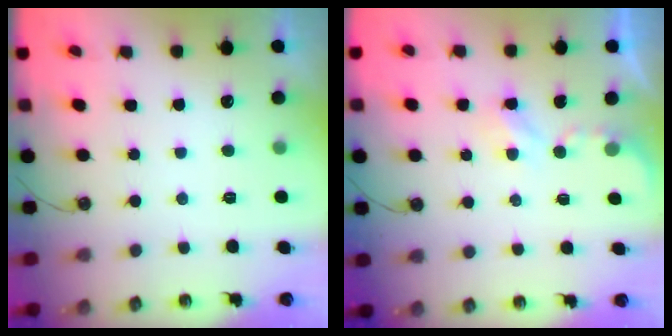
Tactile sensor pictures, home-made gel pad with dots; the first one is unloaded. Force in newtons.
{"total": 2.7, "press": 2.7, "slide": 0.5}